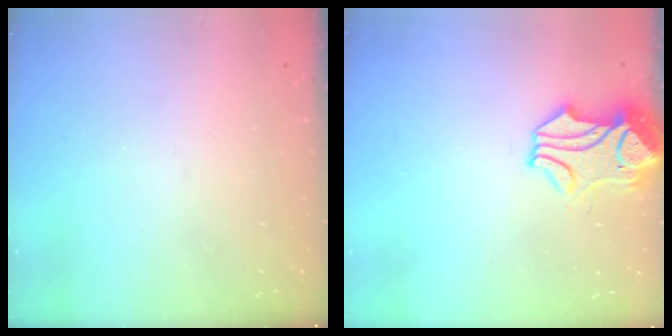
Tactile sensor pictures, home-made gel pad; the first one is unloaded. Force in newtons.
{"total": 1.6, "press": 0.9, "slide": 1.3}